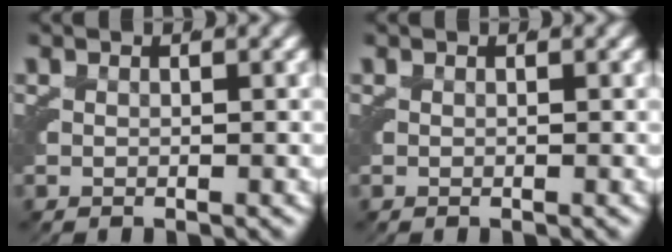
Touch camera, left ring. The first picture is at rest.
{"total": 0.0}